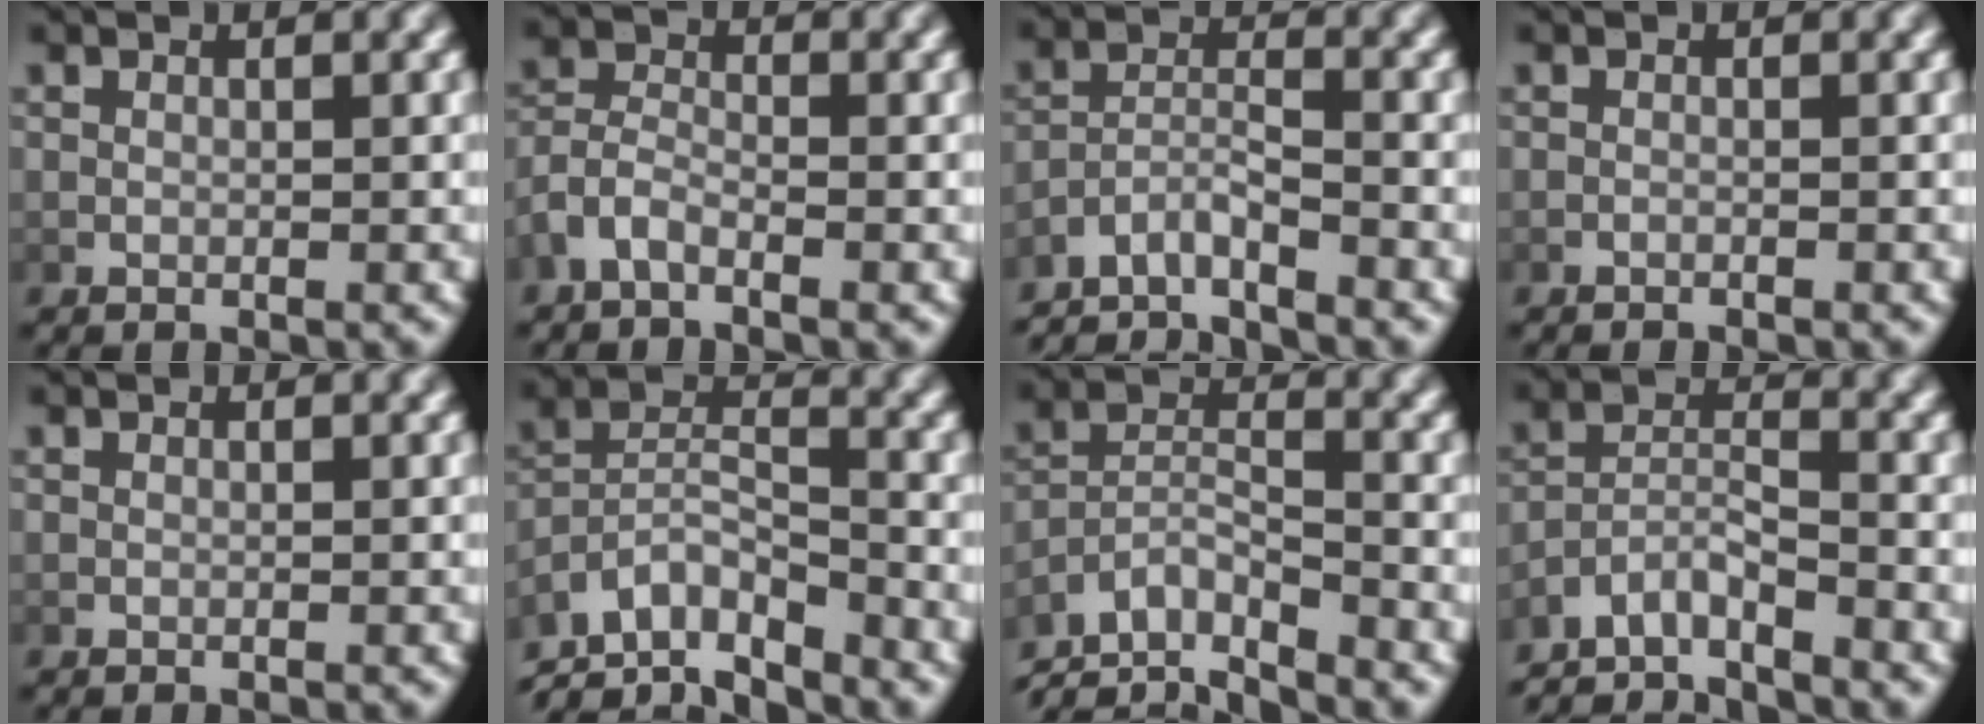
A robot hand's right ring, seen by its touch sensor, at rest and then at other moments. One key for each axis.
{"total": 3.2, "fx": -1.7, "fy": 2.1, "fz": 1.7, "tx": -0.048, "ty": -0.015, "tz": -0.028}
{"total": 7.5, "fx": -6.7, "fy": 2.8, "fz": 1.8, "tx": -0.031, "ty": -0.023, "tz": -0.110}
{"total": 0.7, "fx": -0.7, "fy": 0.0, "fz": 0.0, "tx": -0.003, "ty": 0.000, "tz": -0.013}
{"total": 0.0}
{"total": 10.1, "fx": -6.2, "fy": 6.3, "fz": 5.0, "tx": -0.106, "ty": -0.047, "tz": -0.094}
{"total": 8.8, "fx": -6.1, "fy": 5.0, "fz": 3.9, "tx": -0.080, "ty": -0.036, "tz": -0.099}
{"total": 8.5, "fx": -7.2, "fy": 3.6, "fz": 2.6, "tx": -0.048, "ty": -0.030, "tz": -0.116}